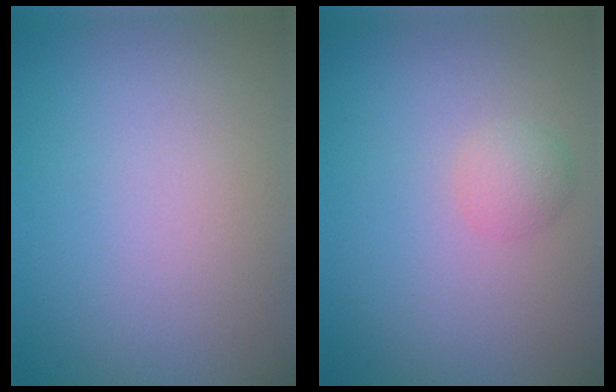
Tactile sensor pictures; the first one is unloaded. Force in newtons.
{"total": 1.6, "press": 1.6, "slide": 0.0}